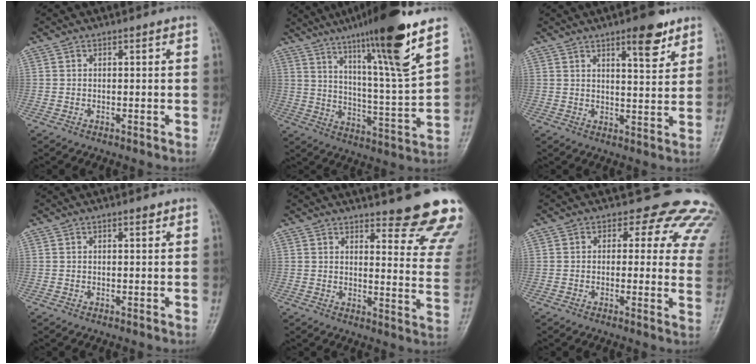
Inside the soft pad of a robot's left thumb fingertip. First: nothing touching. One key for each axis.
{"total": 19.0, "fx": 12.1, "fy": 0.6, "fz": 14.7, "tx": -0.222, "ty": -0.060, "tz": 0.193}
{"total": 7.7, "fx": 4.9, "fy": 2.2, "fz": 5.4, "tx": -0.064, "ty": -0.029, "tz": 0.069}
{"total": 0.9, "fx": 0.7, "fy": 0.2, "fz": 0.5, "tx": -0.009, "ty": -0.004, "tz": 0.010}
{"total": 19.3, "fx": 16.6, "fy": 3.6, "fz": 9.2, "tx": -0.079, "ty": -0.141, "tz": 0.183}
{"total": 13.9, "fx": 11.7, "fy": 6.5, "fz": 3.7, "tx": 0.021, "ty": -0.069, "tz": 0.099}